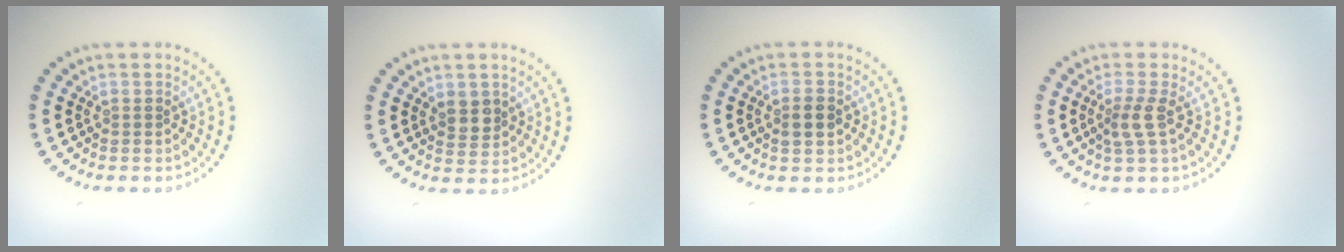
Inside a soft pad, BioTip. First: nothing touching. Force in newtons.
{"total": 1.8, "press": 1.7, "slide": 0.7}
{"total": 1.8, "press": 1.8, "slide": 0.2}
{"total": 2.0, "press": 1.6, "slide": 1.3}